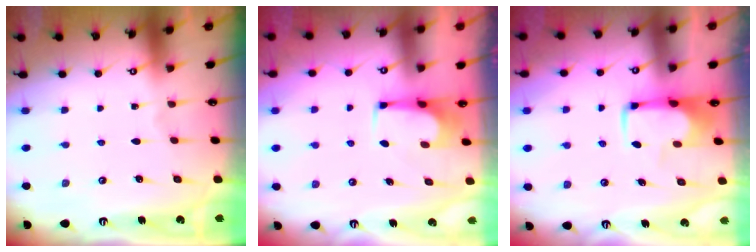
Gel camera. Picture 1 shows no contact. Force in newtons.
{"total": 2.2, "press": 2.2, "slide": 0.3}
{"total": 1.8, "press": 1.7, "slide": 0.4}